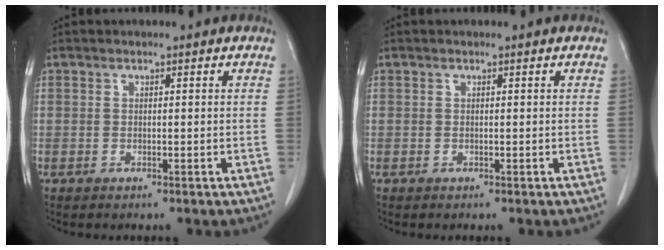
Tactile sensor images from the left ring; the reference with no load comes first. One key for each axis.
{"total": 0.0}